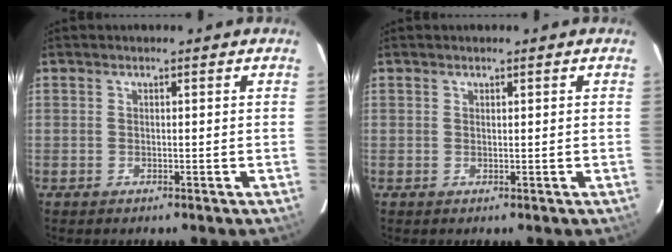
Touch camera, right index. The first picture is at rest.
{"total": 0.0}